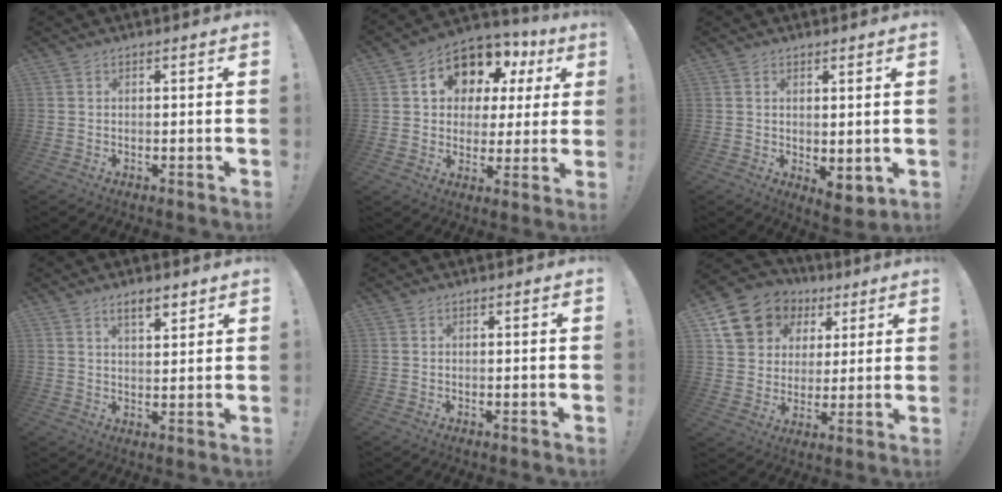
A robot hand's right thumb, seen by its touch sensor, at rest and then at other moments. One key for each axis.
{"total": 12.0, "fx": 6.3, "fy": 8.5, "fz": 5.6, "tx": -0.093, "ty": -0.045, "tz": 0.119}
{"total": 3.9, "fx": 1.2, "fy": 2.1, "fz": 3.0, "tx": -0.035, "ty": -0.018, "tz": 0.030}
{"total": 5.4, "fx": 3.7, "fy": 2.0, "fz": 3.4, "tx": -0.043, "ty": -0.018, "tz": 0.061}
{"total": 0.0}
{"total": 14.4, "fx": 6.7, "fy": 11.5, "fz": 5.4, "tx": -0.078, "ty": -0.030, "tz": 0.139}